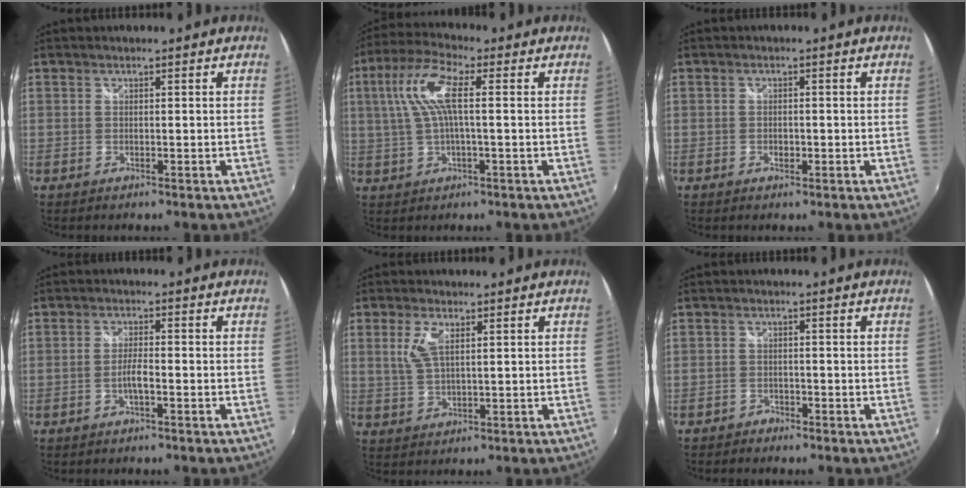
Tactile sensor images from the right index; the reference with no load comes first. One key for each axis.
{"total": 9.5, "fx": 1.5, "fy": 2.5, "fz": 9.0, "tx": -0.181, "ty": 0.014, "tz": 0.030}
{"total": 1.4, "fx": -0.5, "fy": 1.1, "fz": 0.7, "tx": -0.012, "ty": -0.001, "tz": -0.009}
{"total": 2.6, "fx": -1.2, "fy": 0.4, "fz": 2.3, "tx": -0.048, "ty": 0.001, "tz": -0.023}
{"total": 4.7, "fx": 1.7, "fy": 1.9, "fz": 3.9, "tx": -0.083, "ty": 0.003, "tz": 0.034}
{"total": 2.3, "fx": -1.9, "fy": 1.3, "fz": 0.0, "tx": -0.011, "ty": 0.002, "tz": -0.038}